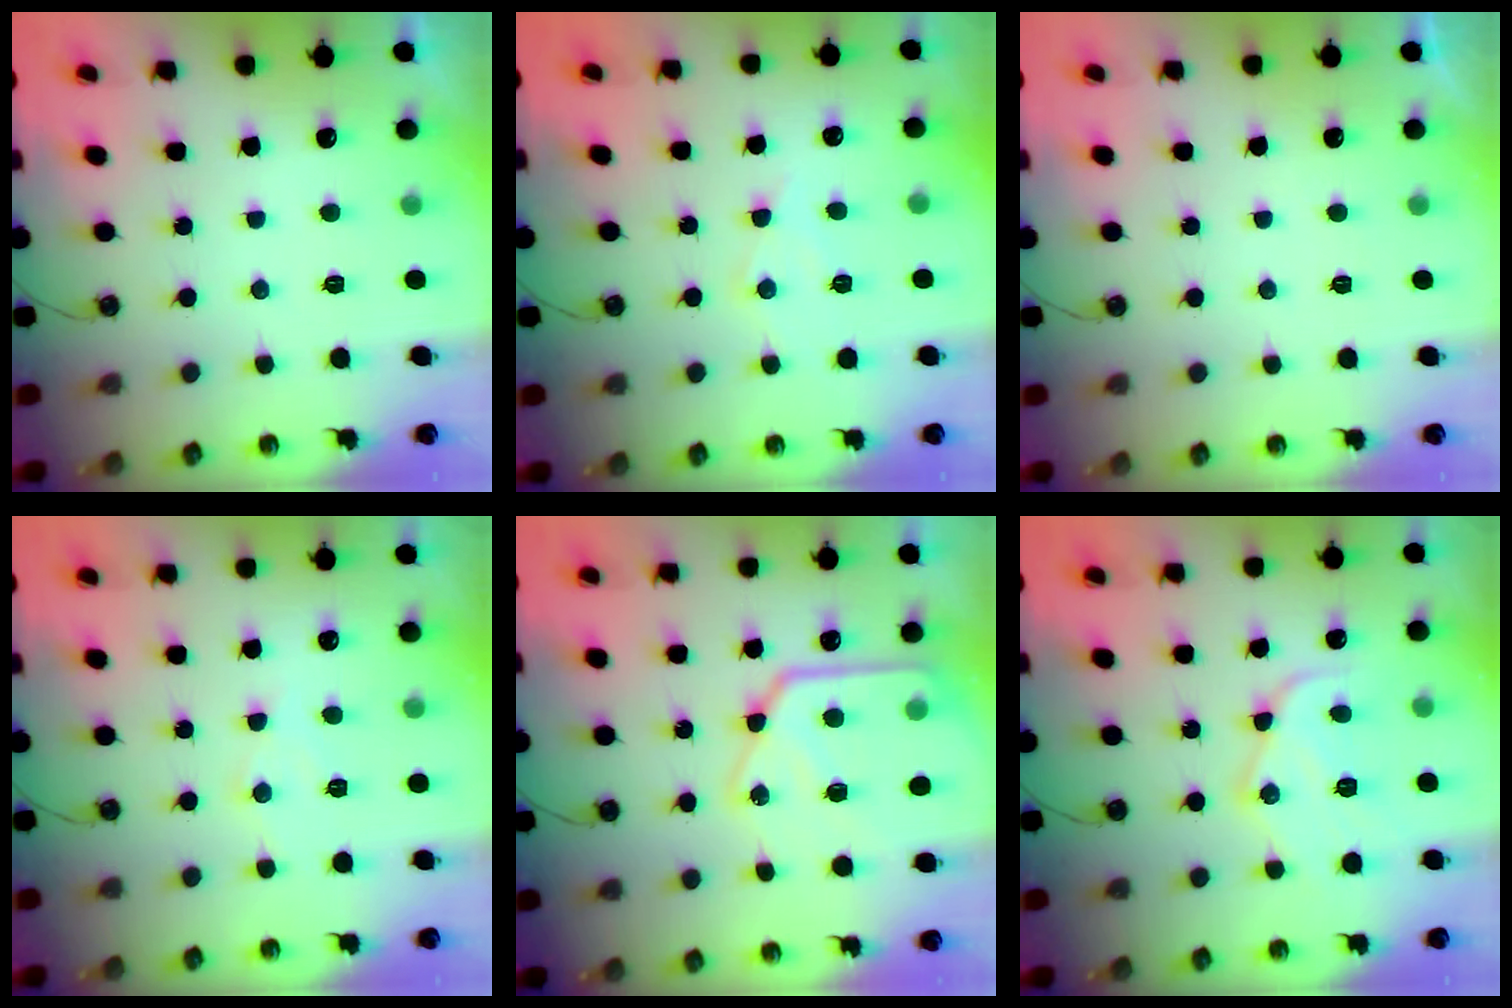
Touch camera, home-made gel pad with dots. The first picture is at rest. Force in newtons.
{"total": 7.6, "press": 7.6, "slide": 0.6}
{"total": 0.0}
{"total": 5.9, "press": 5.8, "slide": 0.6}
{"total": 17.8, "press": 17.7, "slide": 1.8}
{"total": 13.5, "press": 13.5, "slide": 1.4}